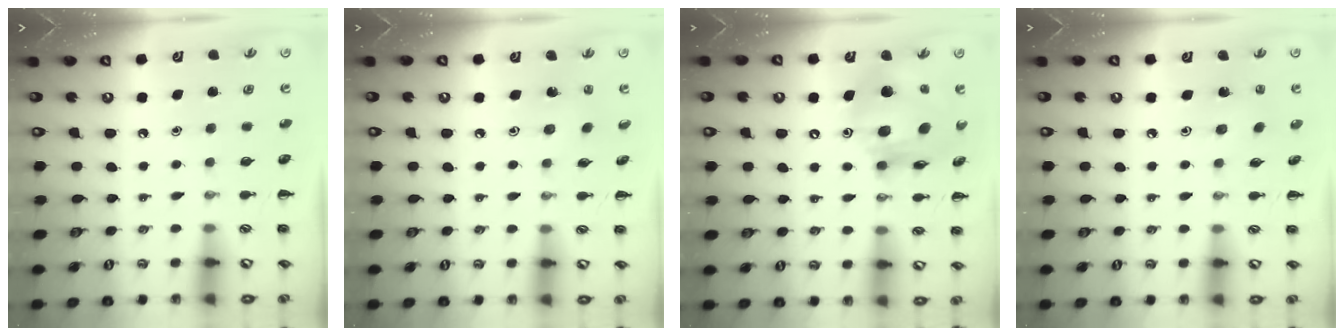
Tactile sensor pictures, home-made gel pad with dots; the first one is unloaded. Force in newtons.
{"total": 2.5, "press": 2.4, "slide": 0.8}
{"total": 15.2, "press": 14.5, "slide": 4.5}
{"total": 3.1, "press": 3.0, "slide": 0.9}